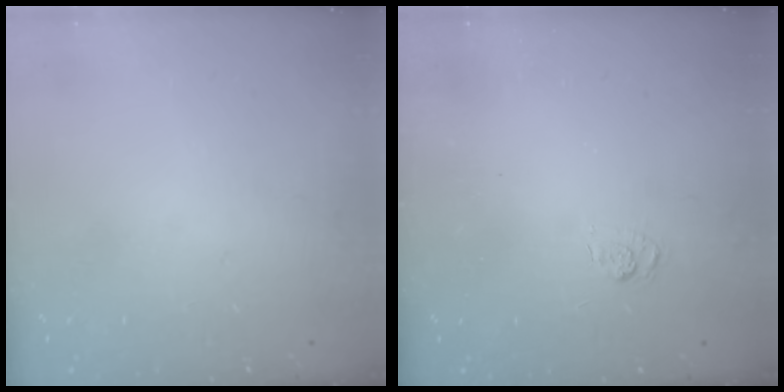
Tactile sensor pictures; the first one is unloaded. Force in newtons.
{"total": 3.9, "press": 3.6, "slide": 1.7}